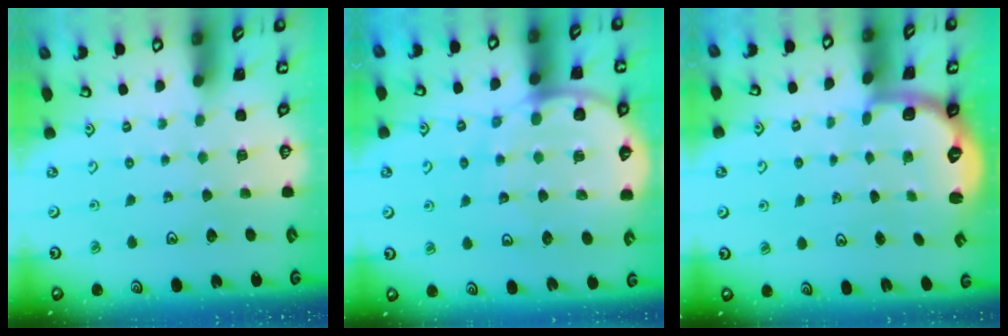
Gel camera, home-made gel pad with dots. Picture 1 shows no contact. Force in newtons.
{"total": 11.7, "press": 11.6, "slide": 1.5}
{"total": 2.6, "press": 1.6, "slide": 2.1}